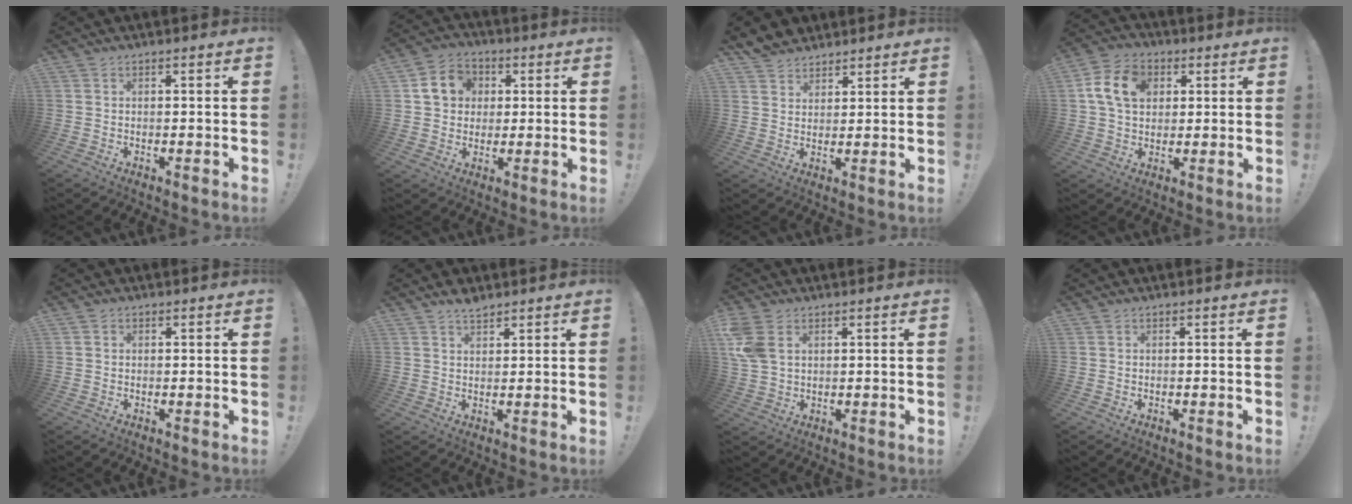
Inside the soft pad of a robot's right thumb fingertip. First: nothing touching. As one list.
[{"total": 9.6, "force": [2.3, 8.5, 3.8], "torque": [-0.052, 0.003, 0.048]}, {"total": 5.7, "force": [4.6, 3.4, 0.3], "torque": [-0.005, -0.033, 0.090]}, {"total": 12.4, "force": [3.1, 9.4, 7.5], "torque": [-0.129, 0.012, 0.063]}, {"total": 0.7, "force": [0.3, 0.6, 0.0], "torque": [0.008, -0.002, 0.004]}, {"total": 3.3, "force": [3.0, 1.0, 1.1], "torque": [-0.013, -0.020, 0.053]}, {"total": 7.6, "force": [2.9, 5.1, 4.9], "torque": [-0.100, -0.009, 0.058]}, {"total": 0.0}]